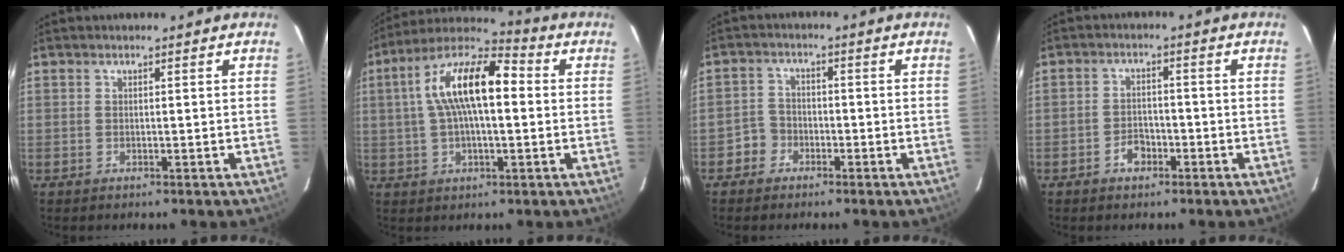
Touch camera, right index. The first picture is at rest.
{"total": 15.7, "force": [2.3, 6.2, 14.3], "torque": [-0.257, 0.027, 0.028]}
{"total": 3.8, "force": [-2.3, 3.0, 0.0], "torque": [-0.003, 0.015, -0.045]}
{"total": 3.6, "force": [-2.2, 2.4, 1.6], "torque": [-0.034, 0.010, -0.034]}